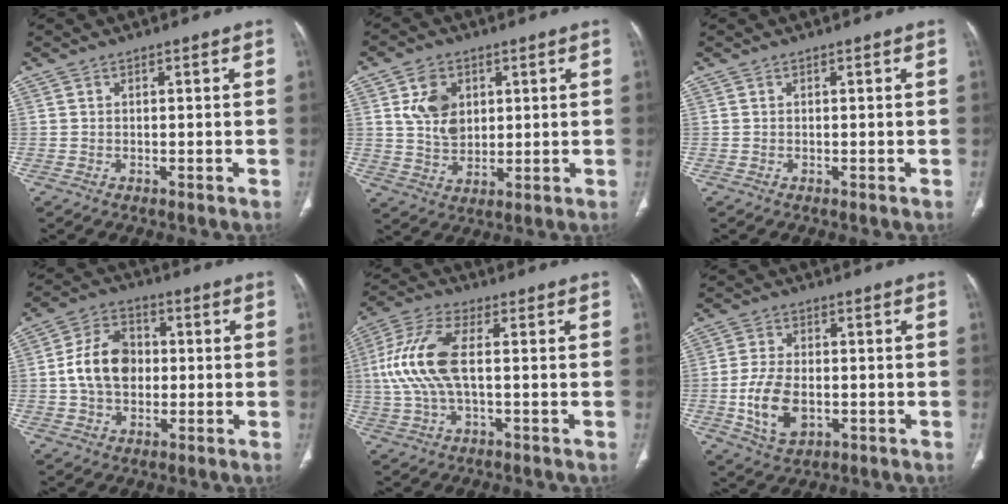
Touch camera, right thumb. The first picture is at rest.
{"total": 8.5, "force": [2.6, 6.3, 5.1], "torque": [-0.069, -0.016, 0.053]}
{"total": 0.0}
{"total": 11.3, "force": [0.0, 8.2, 7.7], "torque": [-0.120, 0.020, -0.007]}
{"total": 11.9, "force": [0.6, 4.9, 10.9], "torque": [-0.260, 0.020, 0.008]}
{"total": 9.6, "force": [-1.9, 5.8, 7.3], "torque": [-0.136, 0.001, -0.027]}